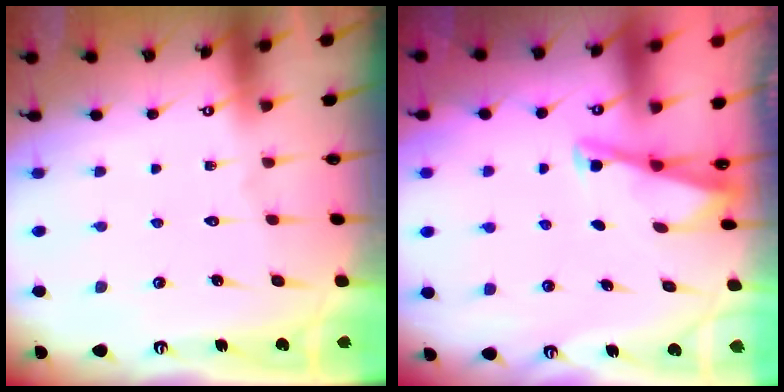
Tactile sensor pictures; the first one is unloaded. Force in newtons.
{"total": 2.7, "press": 2.7, "slide": 0.2}